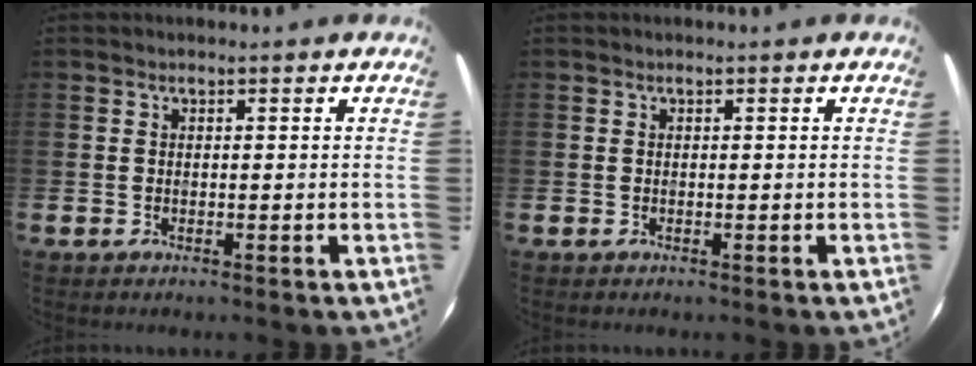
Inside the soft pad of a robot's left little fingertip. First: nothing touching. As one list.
[{"total": 0.0}]